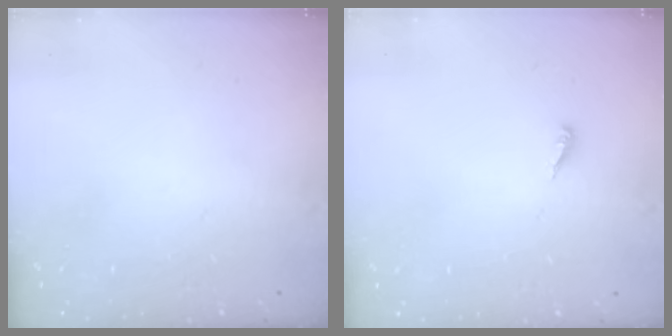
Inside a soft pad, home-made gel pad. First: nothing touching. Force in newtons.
{"total": 3.0, "press": 3.0, "slide": 0.2}